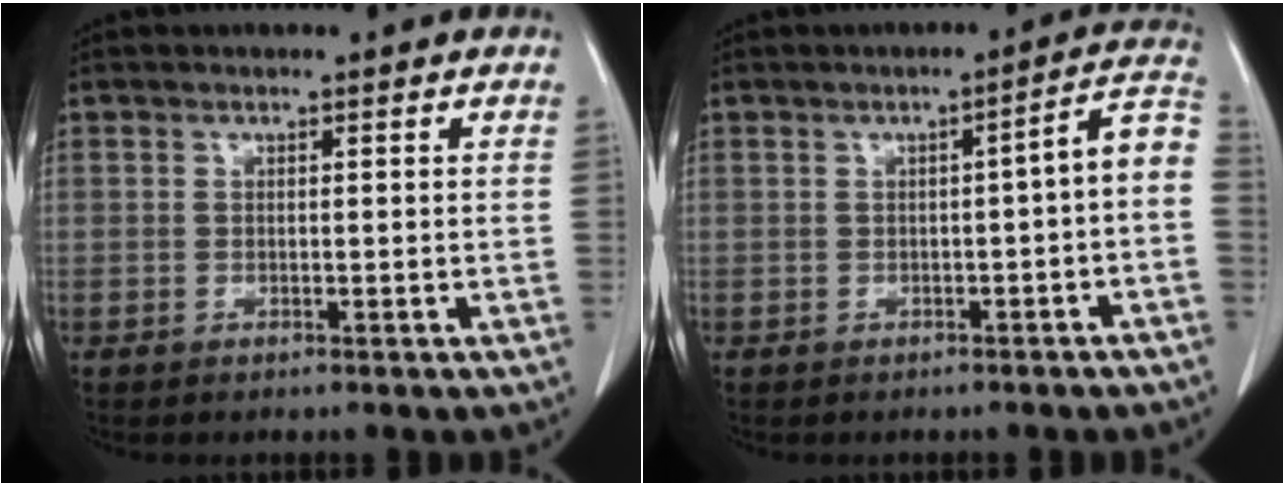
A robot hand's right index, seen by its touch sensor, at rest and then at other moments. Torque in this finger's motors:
{"motor_torque": [0.54, -0.45, 0.30, 0.06]}